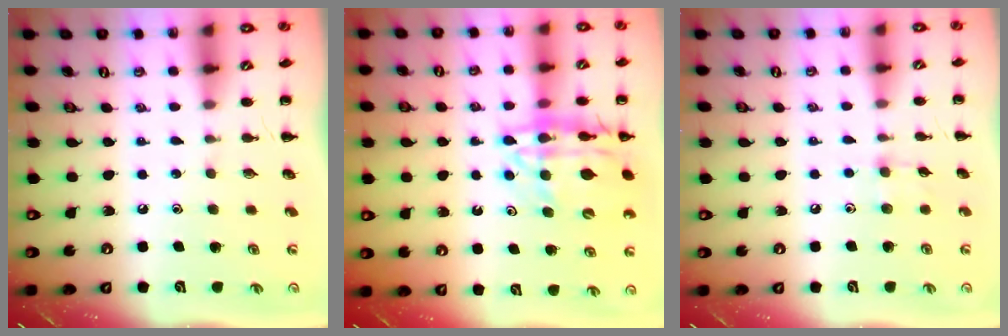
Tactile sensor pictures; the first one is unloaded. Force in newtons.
{"total": 17.7, "press": 17.4, "slide": 3.3}
{"total": 3.2, "press": 3.0, "slide": 1.1}